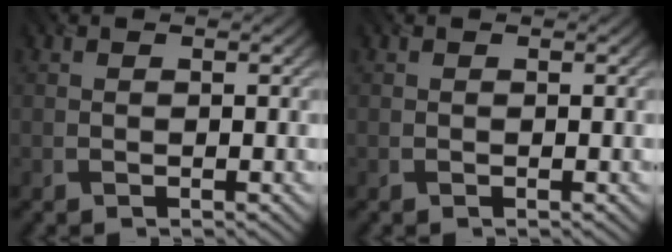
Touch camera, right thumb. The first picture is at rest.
{"total": 0.0}